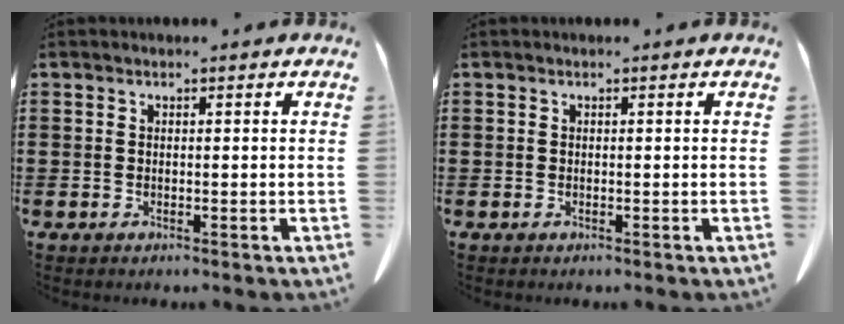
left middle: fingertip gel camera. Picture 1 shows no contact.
{"total": 0.0}